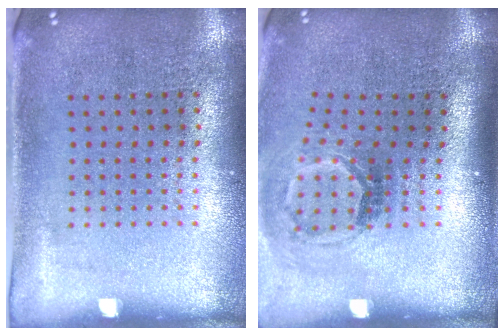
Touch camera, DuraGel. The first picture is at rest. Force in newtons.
{"total": 1.9, "press": 1.2, "slide": 1.4}